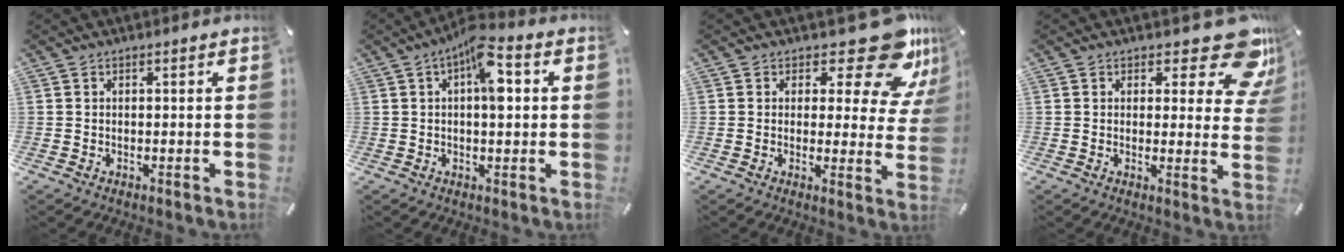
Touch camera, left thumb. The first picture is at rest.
{"total": 8.6, "force": [2.0, 3.6, 7.5], "torque": [-0.105, -0.002, 0.027]}
{"total": 15.8, "force": [9.7, 6.4, 10.7], "torque": [-0.128, -0.073, 0.160]}
{"total": 13.0, "force": [8.2, 5.5, 8.5], "torque": [-0.090, -0.065, 0.139]}